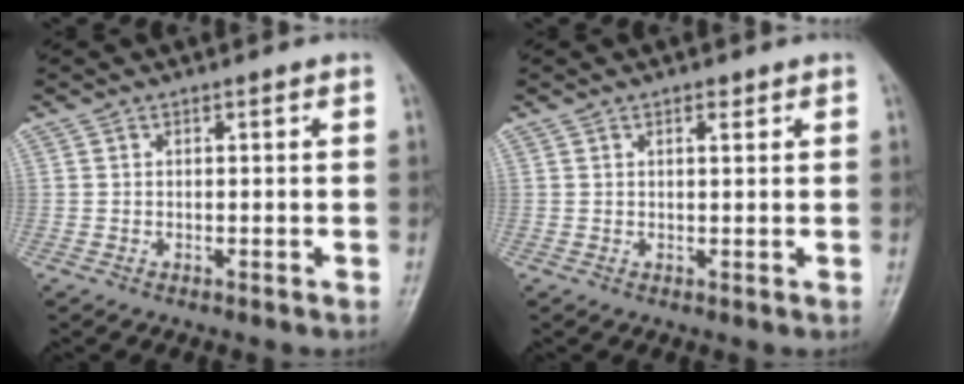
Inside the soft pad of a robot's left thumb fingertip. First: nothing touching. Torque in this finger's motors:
{"motor_torque": [-0.26, -0.17, -0.19, 0.05, -0.03]}